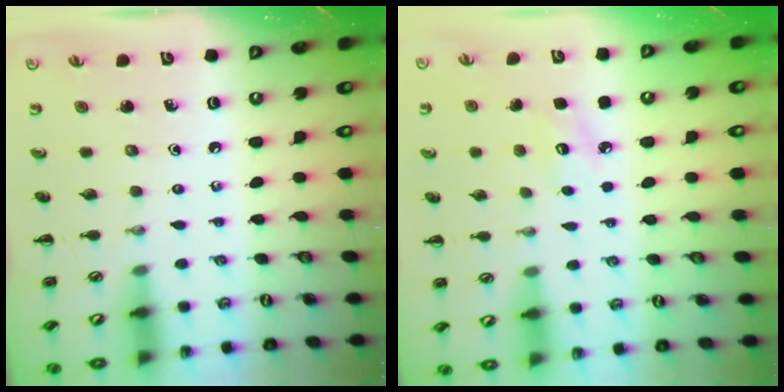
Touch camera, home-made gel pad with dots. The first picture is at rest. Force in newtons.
{"total": 7.3, "press": 7.0, "slide": 2.0}